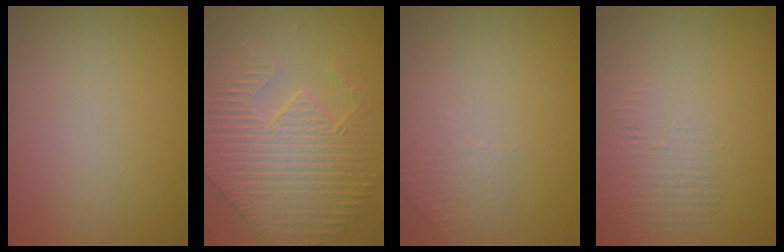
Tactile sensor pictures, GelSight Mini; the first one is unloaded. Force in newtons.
{"total": 5.0, "press": 4.9, "slide": 1.3}
{"total": 1.2, "press": 0.7, "slide": 0.9}
{"total": 1.4, "press": 0.3, "slide": 1.4}